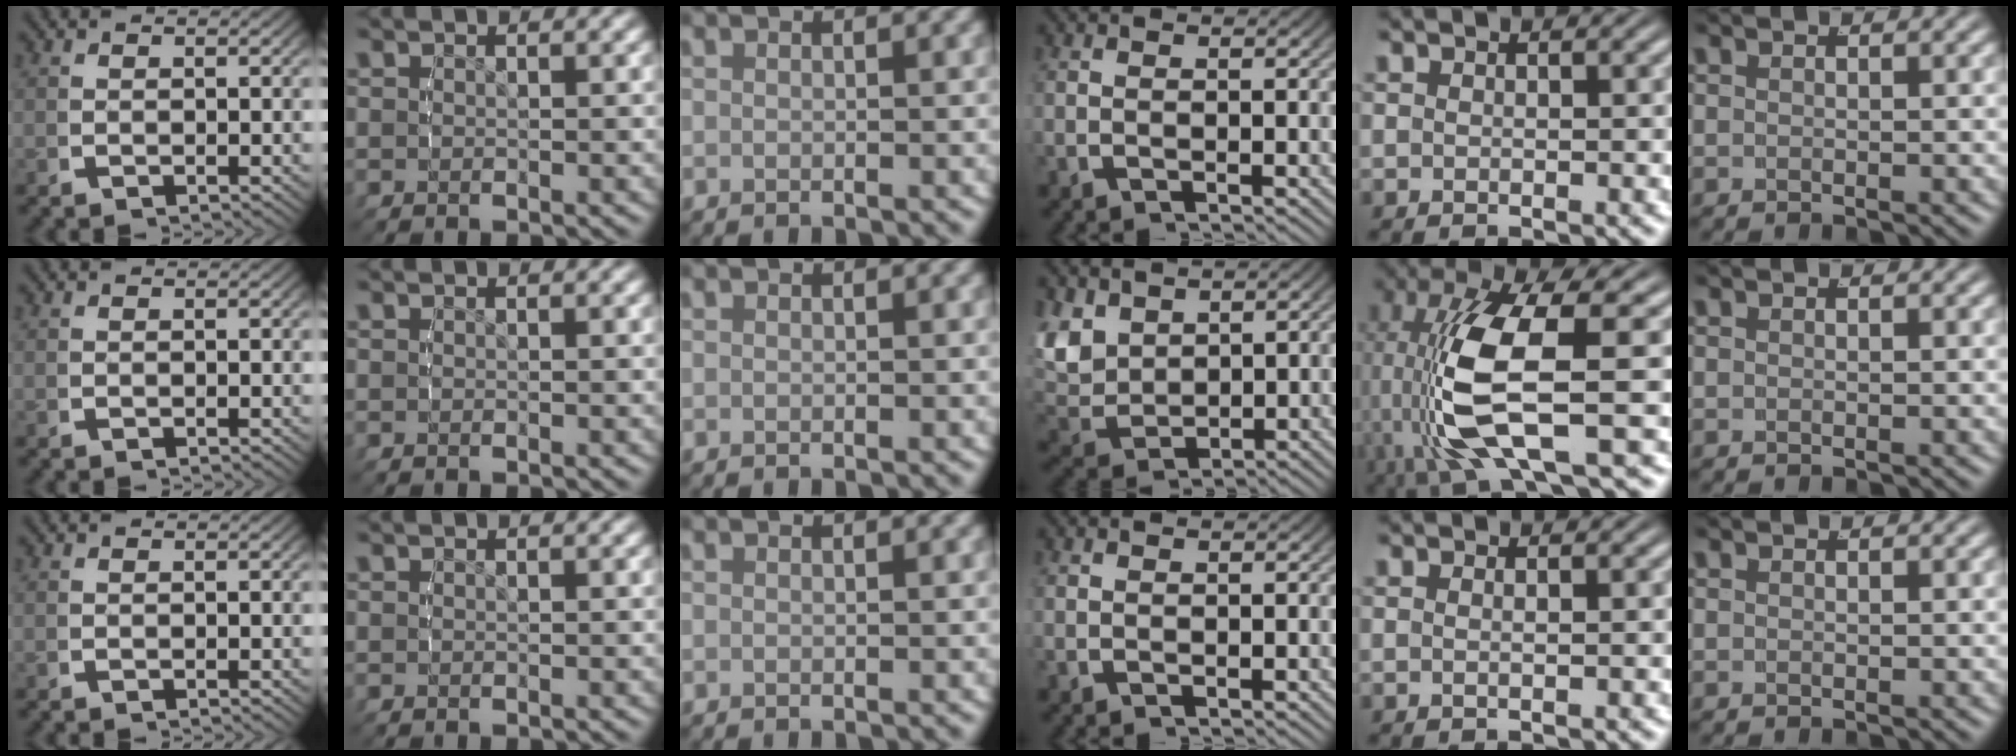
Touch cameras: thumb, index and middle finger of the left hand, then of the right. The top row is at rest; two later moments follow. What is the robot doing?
{"motion": "lift_and_place", "object": "pen"}